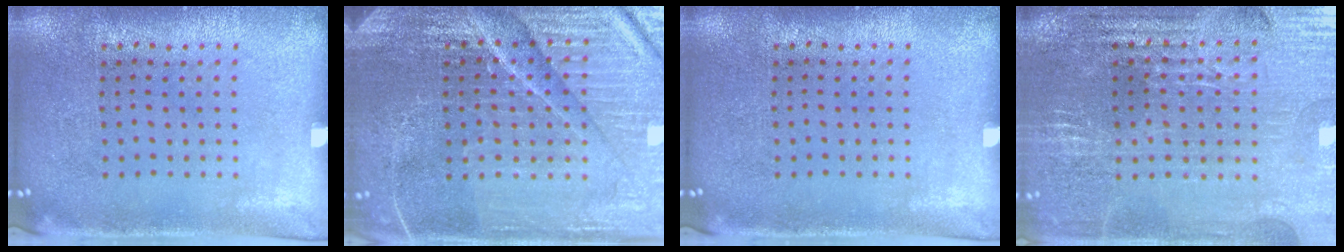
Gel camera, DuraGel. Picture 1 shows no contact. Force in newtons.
{"total": 5.8, "press": 5.3, "slide": 2.4}
{"total": 0.0}
{"total": 3.2, "press": 3.2, "slide": 0.4}